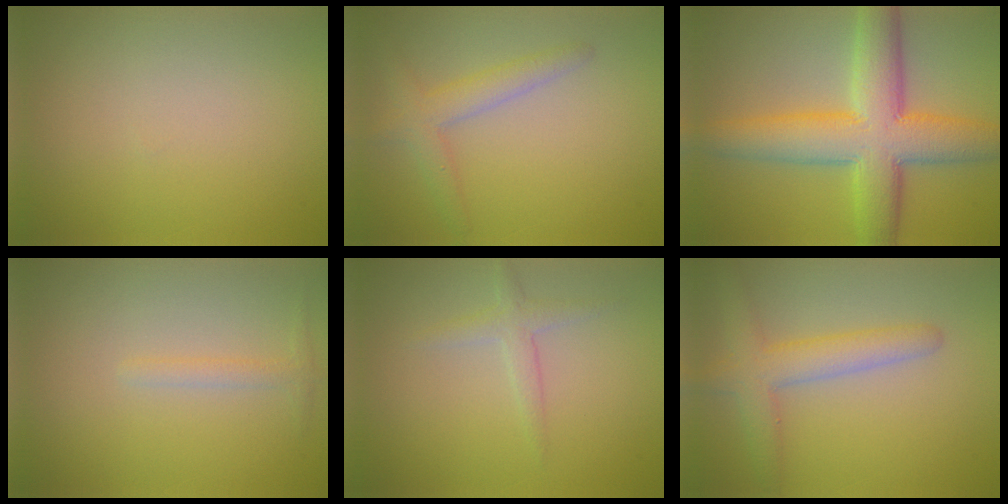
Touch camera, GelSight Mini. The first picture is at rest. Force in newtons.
{"total": 2.7, "press": 2.7, "slide": 0.3}
{"total": 9.4, "press": 9.4, "slide": 0.2}
{"total": 1.1, "press": 1.1, "slide": 0.0}
{"total": 1.7, "press": 1.7, "slide": 0.1}
{"total": 4.0, "press": 4.0, "slide": 0.3}